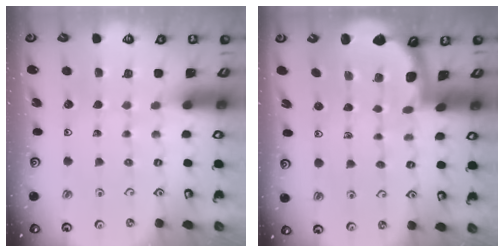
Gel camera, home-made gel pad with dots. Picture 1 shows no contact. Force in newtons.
{"total": 1.9, "press": 1.9, "slide": 0.0}